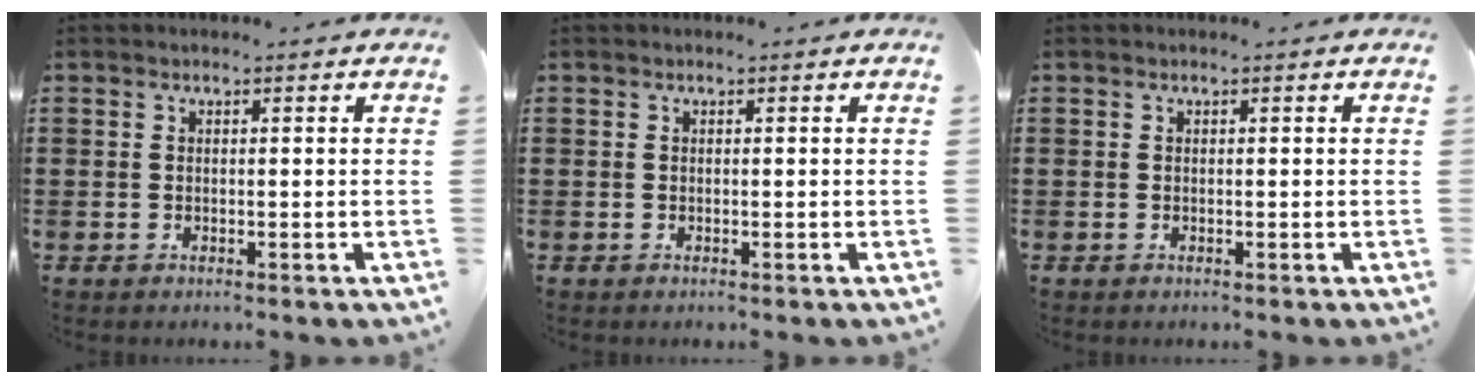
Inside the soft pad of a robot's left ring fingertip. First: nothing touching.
{"total": 0.0}
{"total": 0.0}